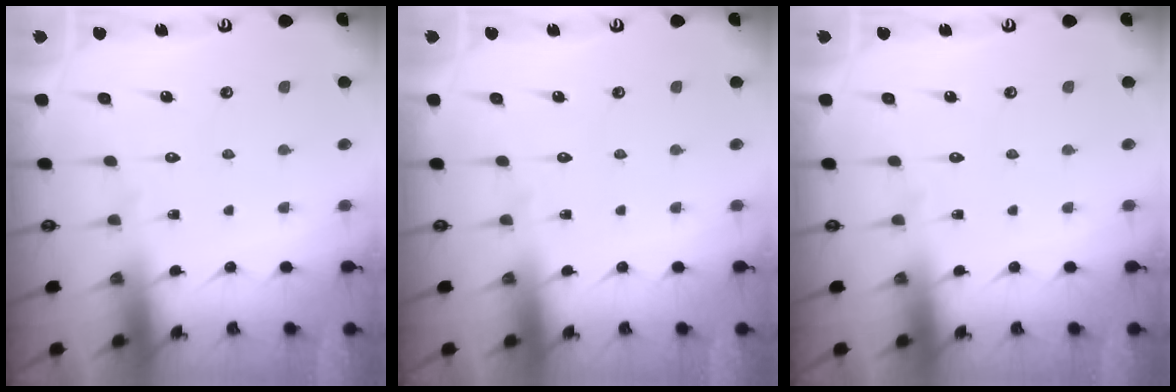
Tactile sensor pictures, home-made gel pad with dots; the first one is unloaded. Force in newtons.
{"total": 0.0}
{"total": 0.0}